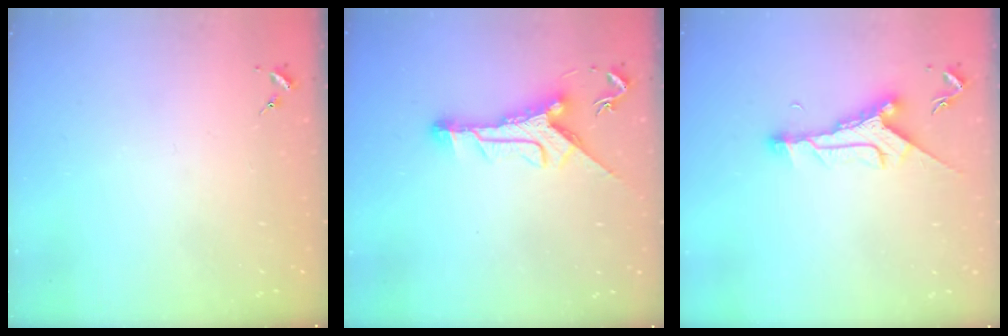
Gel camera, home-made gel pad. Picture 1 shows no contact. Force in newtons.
{"total": 10.7, "press": 10.7, "slide": 0.8}
{"total": 10.0, "press": 9.9, "slide": 0.7}